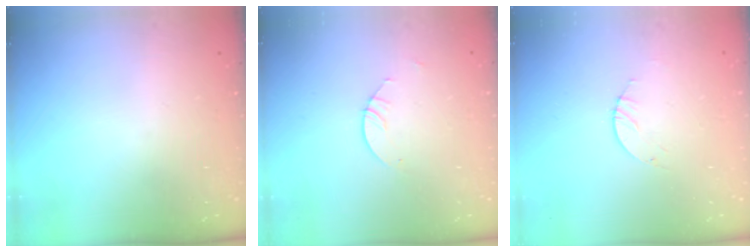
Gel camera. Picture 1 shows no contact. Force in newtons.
{"total": 2.4, "press": 2.4, "slide": 0.2}
{"total": 0.9, "press": 0.8, "slide": 0.2}